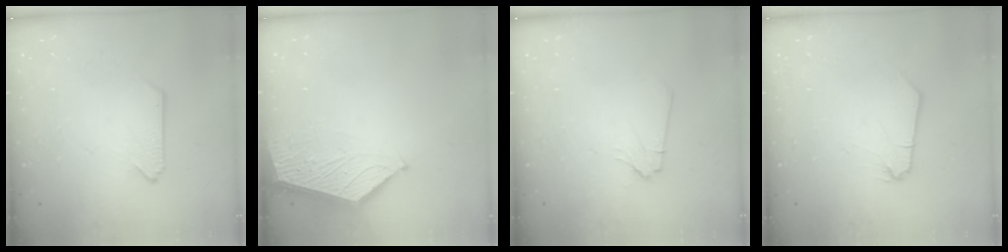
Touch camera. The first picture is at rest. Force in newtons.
{"total": 3.8, "press": 3.7, "slide": 0.5}
{"total": 1.6, "press": 1.6, "slide": 0.2}
{"total": 0.6, "press": 0.6, "slide": 0.1}